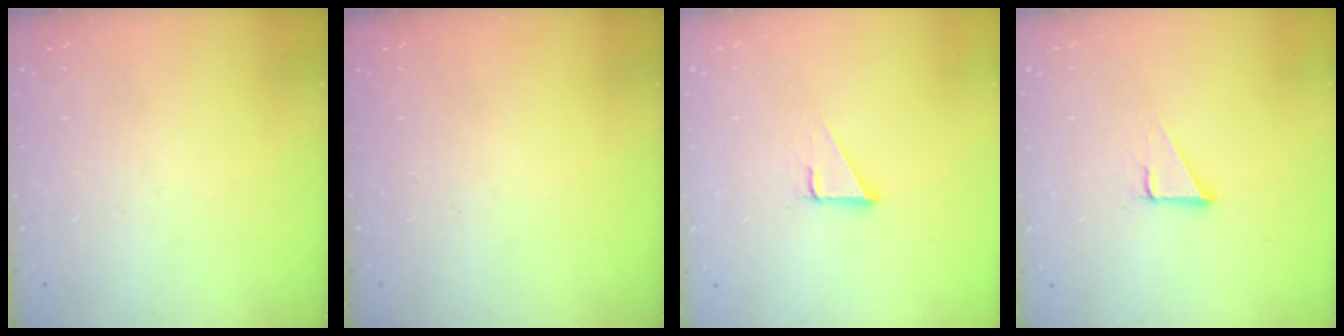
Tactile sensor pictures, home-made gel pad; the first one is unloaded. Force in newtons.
{"total": 0.0}
{"total": 2.8, "press": 2.8, "slide": 0.1}
{"total": 2.8, "press": 2.8, "slide": 0.1}